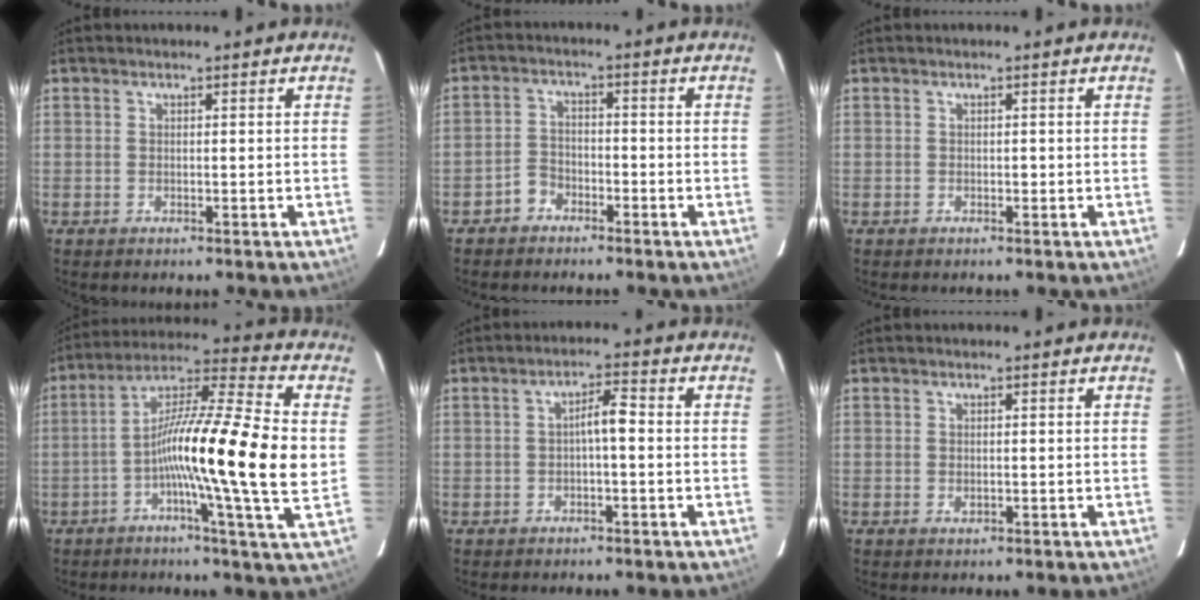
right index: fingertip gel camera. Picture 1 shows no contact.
{"total": 3.5, "force": [-2.3, 2.5, 1.0], "torque": [-0.022, 0.012, -0.046]}
{"total": 0.5, "force": [-0.2, 0.3, 0.4], "torque": [-0.006, 0.001, -0.005]}
{"total": 19.3, "force": [-1.6, 0.0, 19.2], "torque": [-0.319, 0.007, -0.043]}
{"total": 3.7, "force": [-0.2, 0.8, 3.6], "torque": [-0.063, 0.014, -0.002]}
{"total": 0.7, "force": [-0.2, 0.4, 0.6], "torque": [-0.013, -0.002, -0.001]}